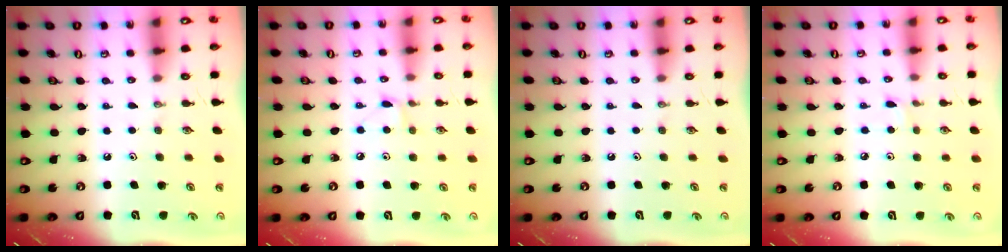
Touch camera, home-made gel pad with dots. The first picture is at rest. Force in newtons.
{"total": 4.9, "press": 4.8, "slide": 0.5}
{"total": 0.0}
{"total": 1.9, "press": 1.9, "slide": 0.2}